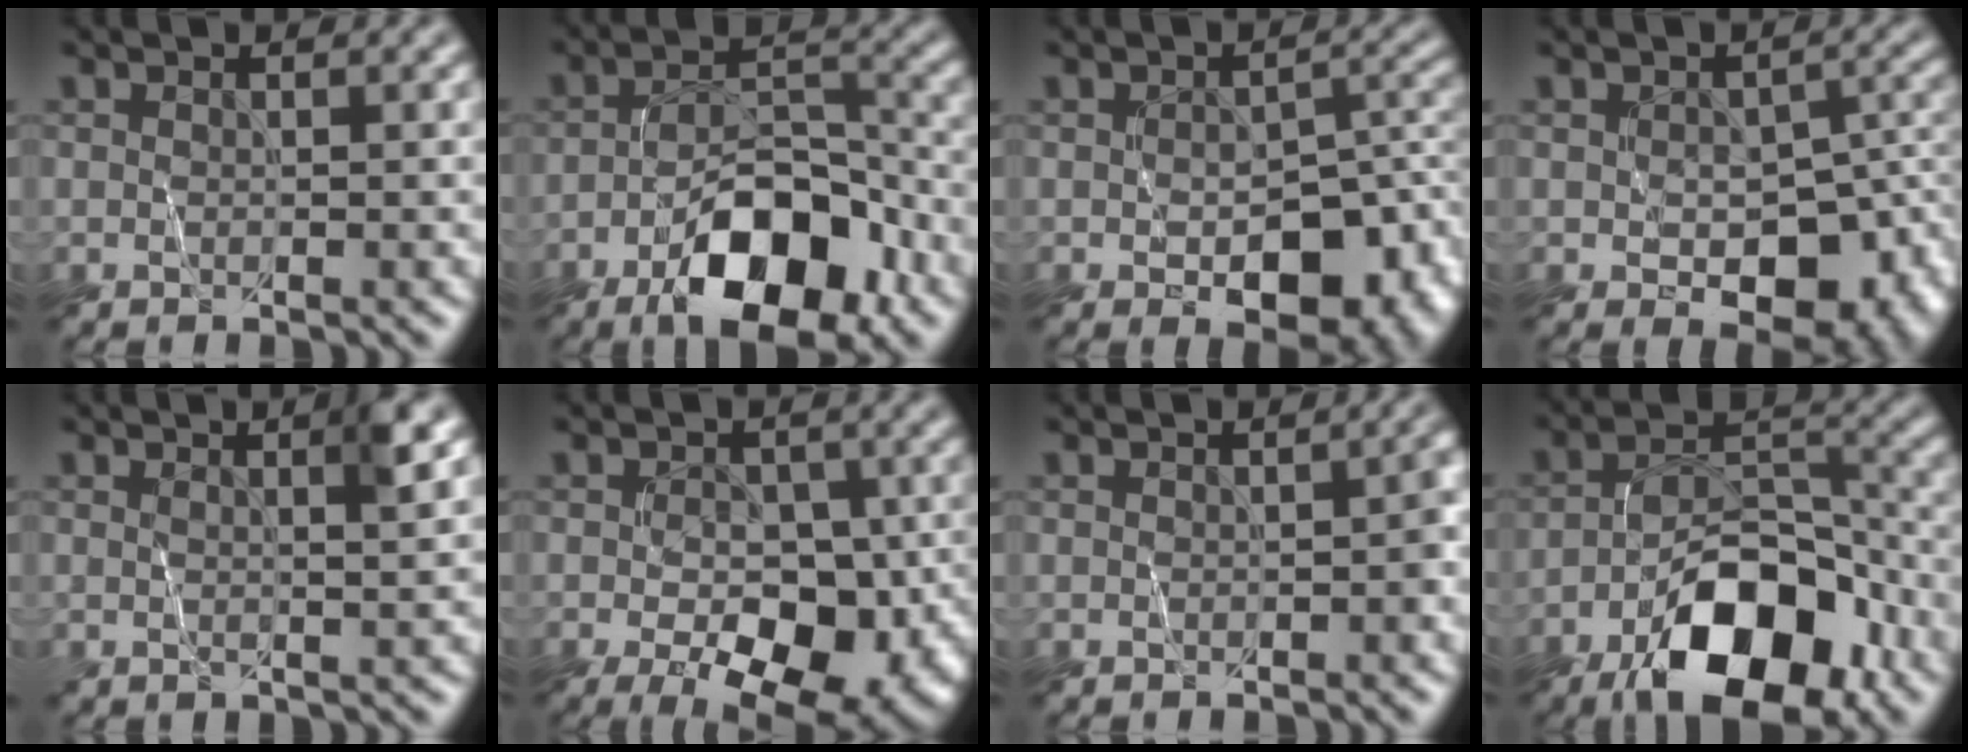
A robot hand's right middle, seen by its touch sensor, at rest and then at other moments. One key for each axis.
{"total": 10.0, "fx": -5.8, "fy": 3.9, "fz": 7.2, "tx": -0.113, "ty": 0.015, "tz": -0.096}
{"total": 8.2, "fx": -3.5, "fy": 4.2, "fz": 6.2, "tx": -0.086, "ty": -0.008, "tz": -0.040}
{"total": 8.0, "fx": -2.6, "fy": 4.5, "fz": 6.1, "tx": -0.086, "ty": -0.015, "tz": -0.024}
{"total": 2.4, "fx": 0.9, "fy": 0.4, "fz": 2.2, "tx": -0.027, "ty": 0.004, "tz": 0.015}
{"total": 9.2, "fx": -3.7, "fy": 4.7, "fz": 7.0, "tx": -0.082, "ty": 0.003, "tz": -0.057}
{"total": 1.6, "fx": -0.2, "fy": 0.2, "fz": 1.6, "tx": -0.020, "ty": 0.007, "tz": -0.001}
{"total": 11.9, "fx": -7.3, "fy": 4.8, "fz": 8.0, "tx": -0.127, "ty": 0.012, "tz": -0.128}